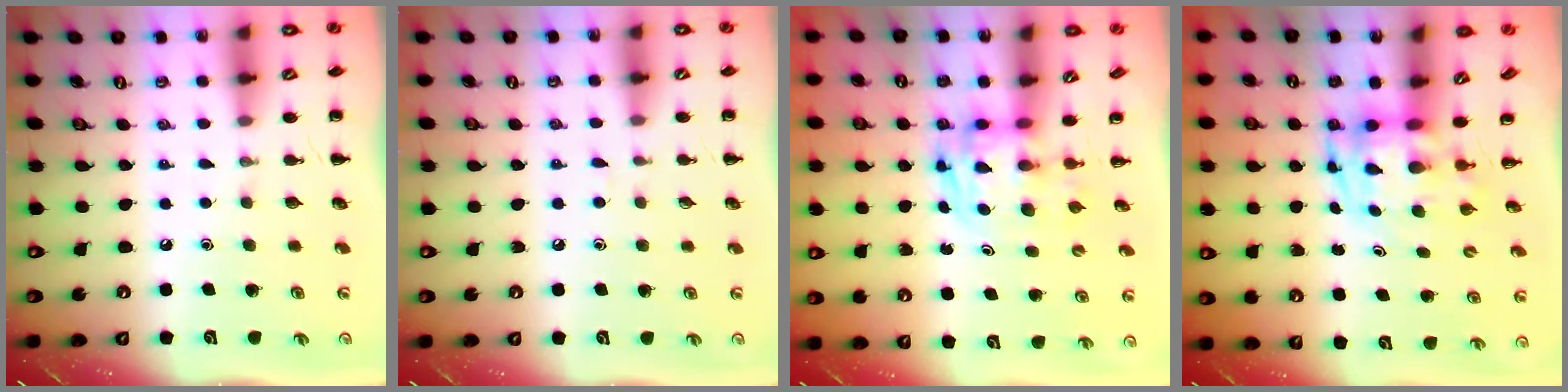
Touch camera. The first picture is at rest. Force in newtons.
{"total": 3.2, "press": 3.0, "slide": 1.1}
{"total": 2.7, "press": 2.7, "slide": 0.5}
{"total": 3.5, "press": 3.4, "slide": 0.7}